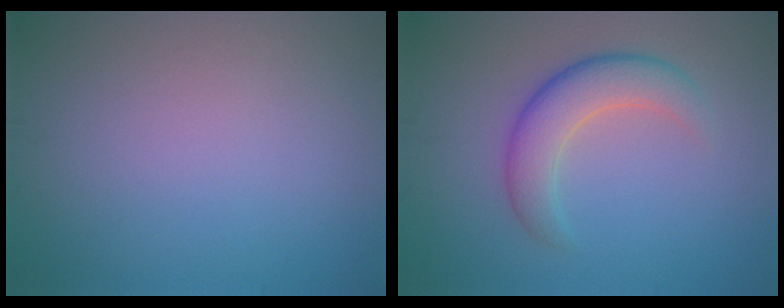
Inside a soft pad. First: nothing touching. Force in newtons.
{"total": 4.5, "press": 4.5, "slide": 0.3}